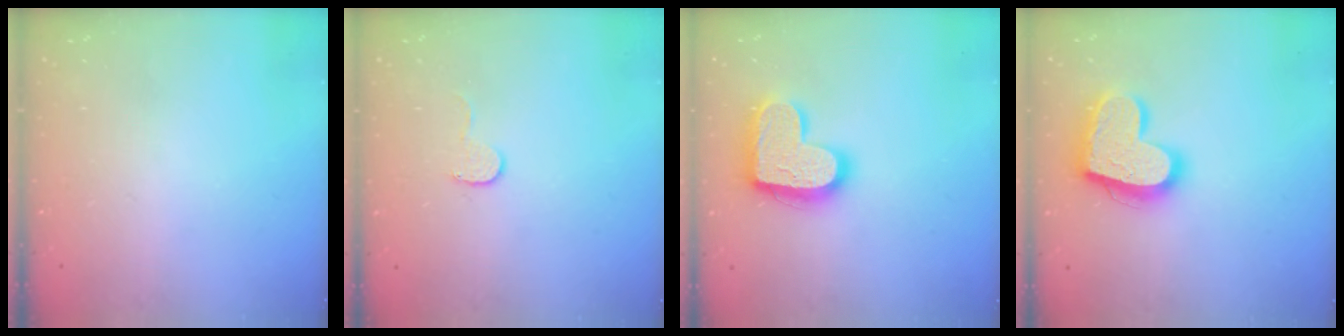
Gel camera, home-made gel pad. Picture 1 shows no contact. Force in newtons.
{"total": 4.9, "press": 4.9, "slide": 0.4}
{"total": 17.3, "press": 17.3, "slide": 1.1}
{"total": 20.2, "press": 20.2, "slide": 1.5}